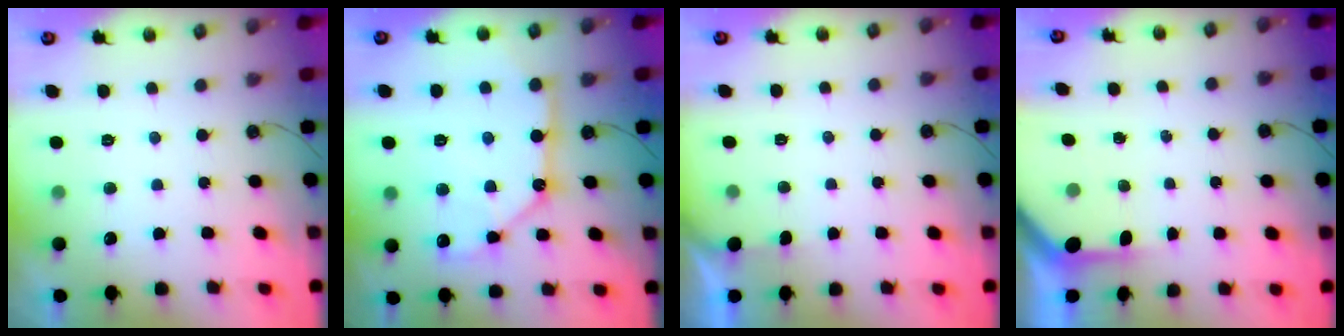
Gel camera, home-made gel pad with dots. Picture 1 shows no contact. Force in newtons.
{"total": 11.5, "press": 11.4, "slide": 1.5}
{"total": 1.3, "press": 1.2, "slide": 0.2}
{"total": 3.9, "press": 3.9, "slide": 0.3}